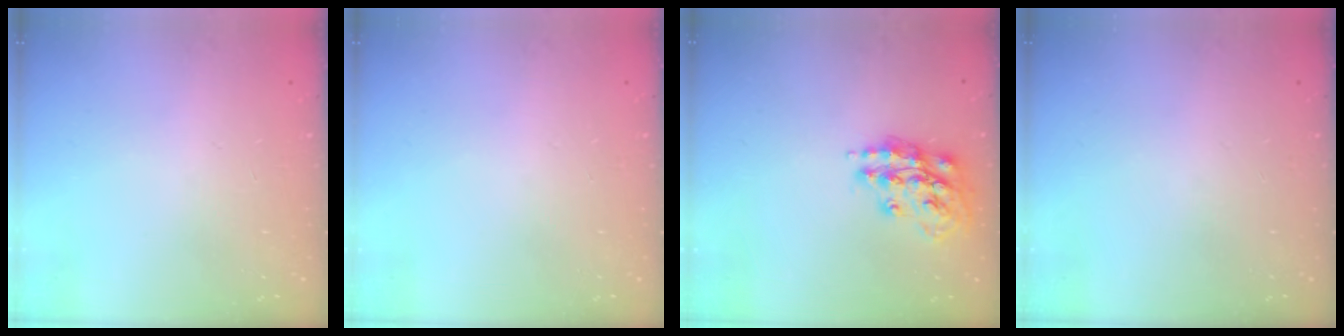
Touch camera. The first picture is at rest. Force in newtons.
{"total": 0.0}
{"total": 15.1, "press": 15.0, "slide": 1.0}
{"total": 0.0}